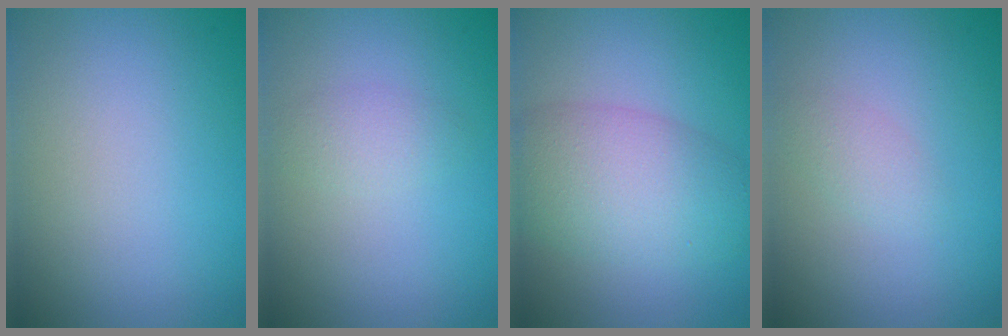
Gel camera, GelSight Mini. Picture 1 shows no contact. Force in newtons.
{"total": 1.6, "press": 1.6, "slide": 0.0}
{"total": 6.3, "press": 6.3, "slide": 0.1}
{"total": 1.3, "press": 1.3, "slide": 0.1}